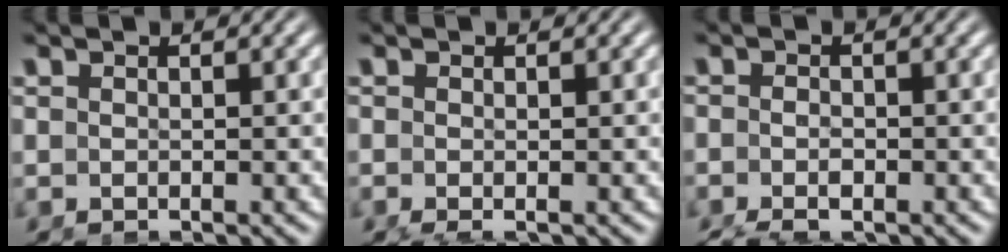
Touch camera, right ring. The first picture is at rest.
{"total": 1.2, "force": [-0.7, 0.6, 0.7], "torque": [-0.020, -0.012, -0.006]}
{"total": 3.2, "force": [-2.1, 1.9, 1.5], "torque": [-0.037, -0.014, -0.032]}